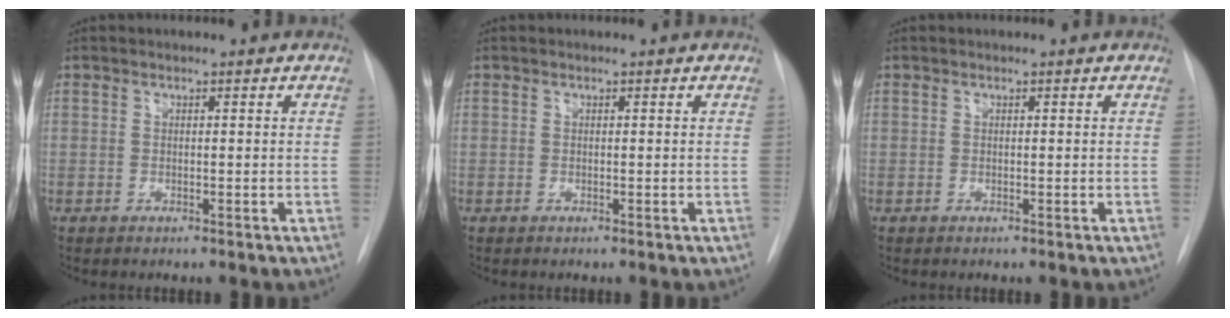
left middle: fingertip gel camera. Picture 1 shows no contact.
{"total": 0.0}
{"total": 0.0}